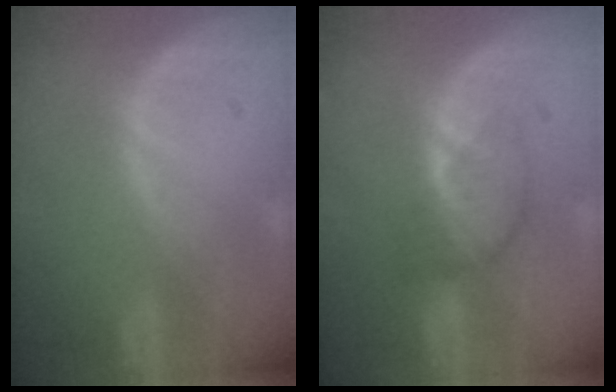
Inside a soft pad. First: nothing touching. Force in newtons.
{"total": 4.2, "press": 3.7, "slide": 1.9}